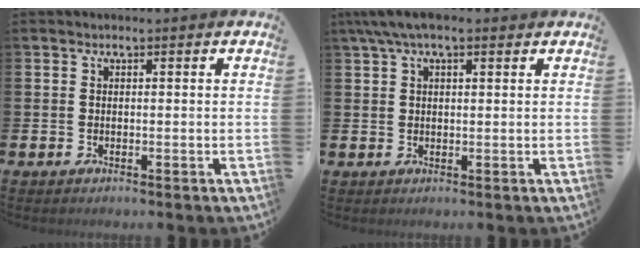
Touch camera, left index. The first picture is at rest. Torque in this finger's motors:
{"motor_torque": [0.29, -0.59, 1.05, 0.21]}